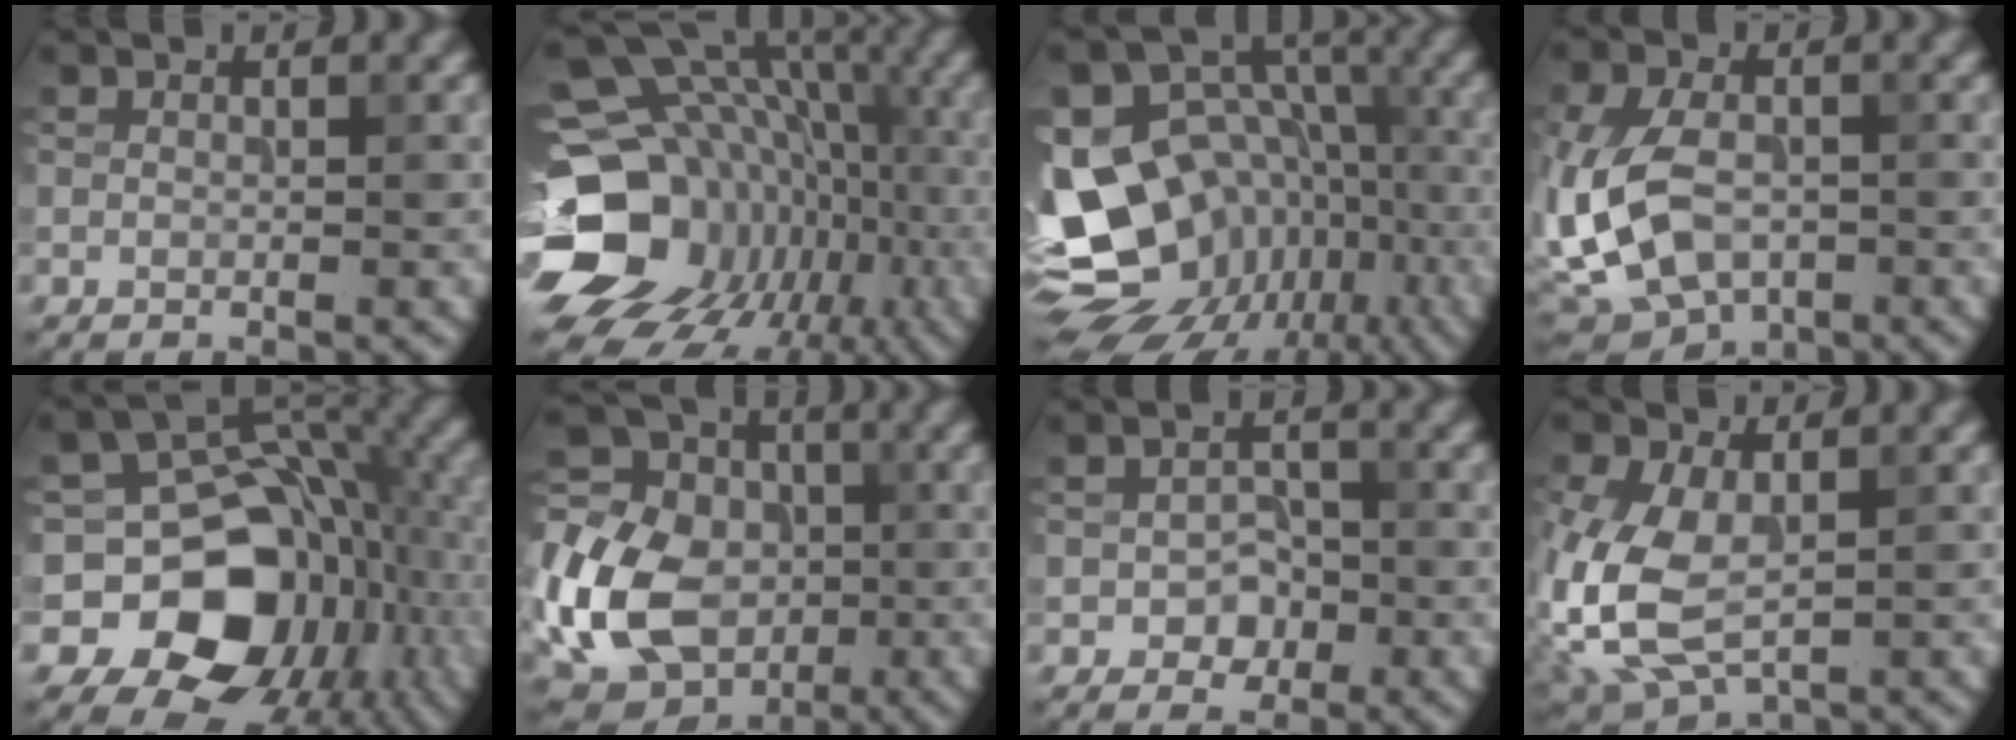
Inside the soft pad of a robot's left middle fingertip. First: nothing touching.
{"total": 19.9, "force": [-5.6, 15.8, 10.7], "torque": [-0.169, 0.004, -0.088]}
{"total": 15.6, "force": [-5.4, 11.8, 8.6], "torque": [-0.156, 0.002, -0.048]}
{"total": 9.1, "force": [-2.3, 5.8, 6.7], "torque": [-0.156, -0.011, -0.041]}
{"total": 13.7, "force": [-3.7, 10.6, 7.9], "torque": [-0.111, -0.006, -0.065]}
{"total": 15.8, "force": [-4.1, 12.6, 8.6], "torque": [-0.212, -0.014, -0.084]}
{"total": 2.7, "force": [-0.8, 2.0, 1.6], "torque": [-0.023, -0.002, -0.016]}
{"total": 8.5, "force": [-1.3, 4.9, 6.8], "torque": [-0.175, -0.014, -0.025]}